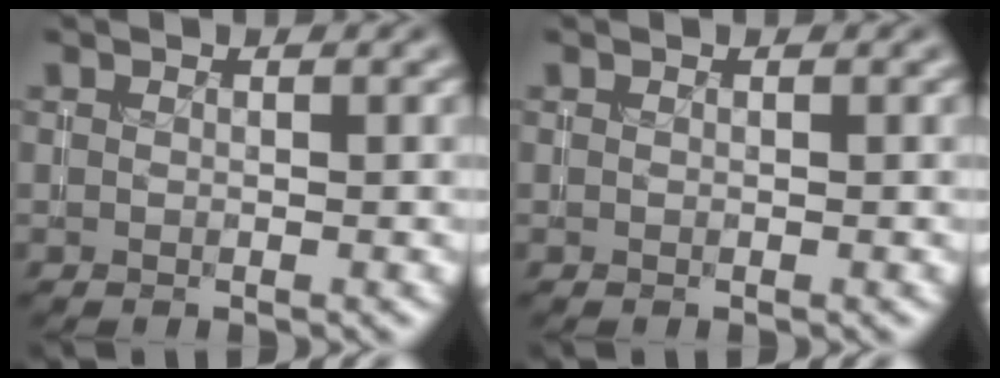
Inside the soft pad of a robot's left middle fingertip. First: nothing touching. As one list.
[{"total": 0.0}]